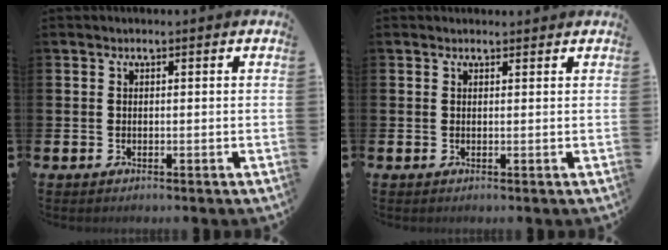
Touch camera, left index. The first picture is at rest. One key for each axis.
{"total": 0.7, "fx": 0.6, "fy": 0.2, "fz": 0.1, "tx": 0.011, "ty": -0.004, "tz": 0.009}